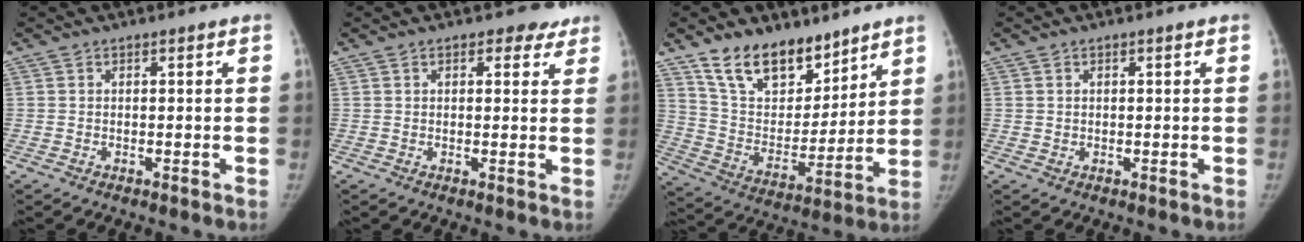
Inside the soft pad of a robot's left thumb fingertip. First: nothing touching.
{"total": 4.2, "force": [2.8, 2.3, 2.3], "torque": [-0.004, -0.009, 0.032]}
{"total": 16.6, "force": [12.1, 8.8, 7.3], "torque": [-0.075, -0.071, 0.222]}
{"total": 0.5, "force": [0.3, 0.4, 0.1], "torque": [0.004, 0.000, 0.003]}